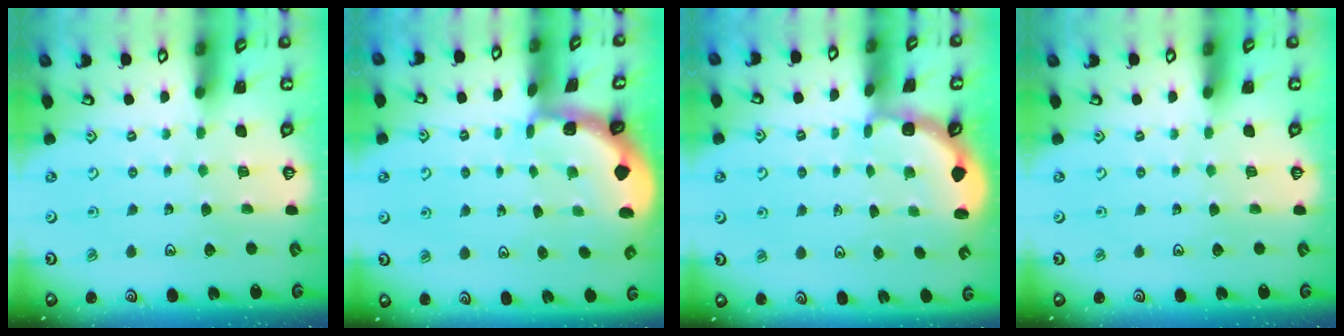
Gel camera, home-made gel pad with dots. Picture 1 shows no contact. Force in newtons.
{"total": 2.3, "press": 2.3, "slide": 0.3}
{"total": 2.5, "press": 1.9, "slide": 1.6}
{"total": 0.0}